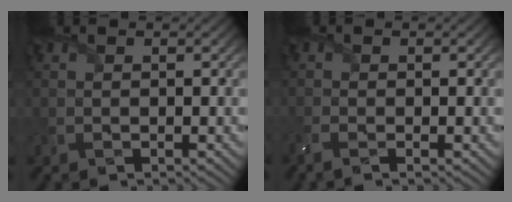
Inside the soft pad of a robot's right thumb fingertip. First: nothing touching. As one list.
[{"total": 2.3, "force": [-1.2, 0.9, 1.7], "torque": [-0.048, -0.005, -0.029]}]